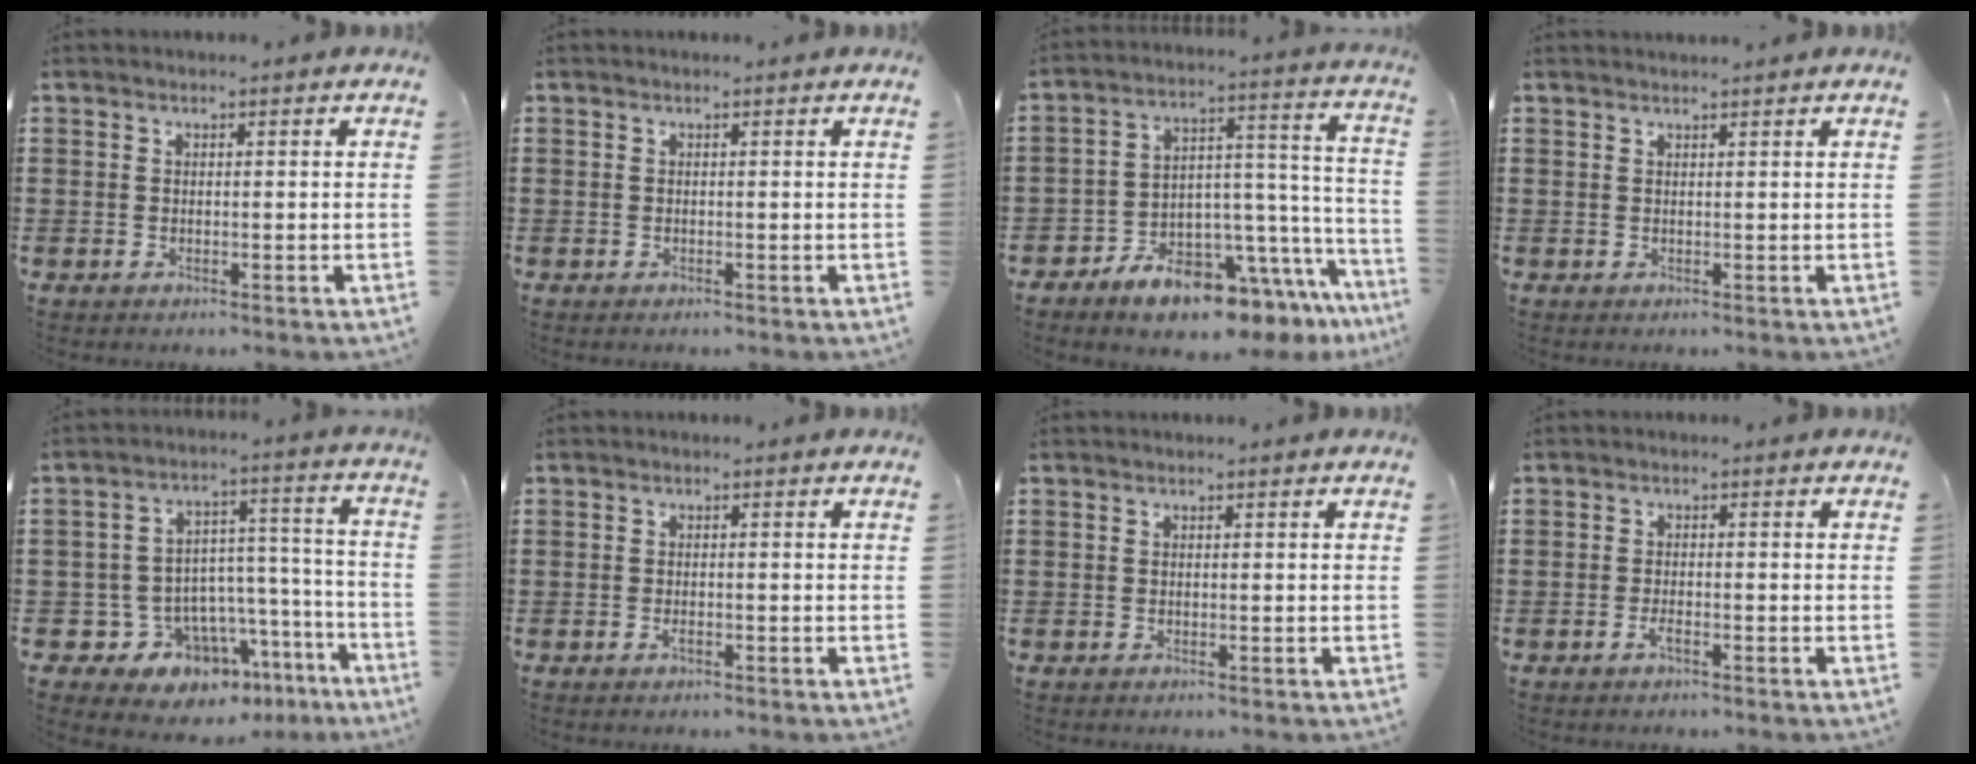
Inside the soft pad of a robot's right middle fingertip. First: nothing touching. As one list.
[{"total": 0.0}, {"total": 9.2, "force": [-7.9, 3.4, 3.1], "torque": [-0.045, 0.017, -0.145]}, {"total": 0.9, "force": [0.9, -0.1, 0.0], "torque": [0.000, -0.001, 0.017]}, {"total": 9.4, "force": [-7.5, 5.3, 1.9], "torque": [-0.041, 0.029, -0.131]}, {"total": 0.9, "force": [-0.4, 0.2, 0.7], "torque": [-0.016, -0.006, -0.006]}, {"total": 0.0}, {"total": 1.5, "force": [-0.8, 0.3, 1.2], "torque": [-0.032, -0.005, -0.016]}]